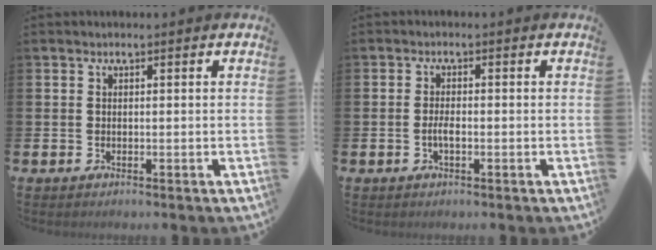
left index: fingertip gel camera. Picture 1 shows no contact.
{"total": 1.8, "force": [-0.6, 0.6, 1.6], "torque": [-0.031, 0.002, -0.011]}